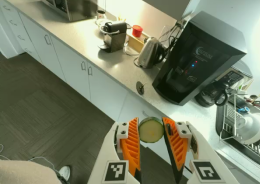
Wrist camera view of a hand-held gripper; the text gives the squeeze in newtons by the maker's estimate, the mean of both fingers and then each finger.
{"total": 7.9, "left": 8.3, "right": 7.5}